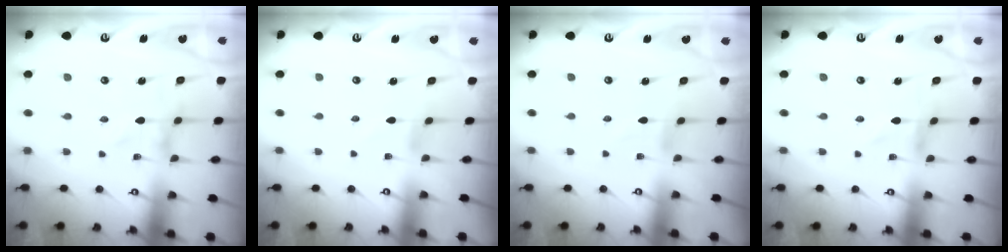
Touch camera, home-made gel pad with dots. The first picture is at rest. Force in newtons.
{"total": 1.1, "press": 1.1, "slide": 0.1}
{"total": 1.1, "press": 1.1, "slide": 0.1}
{"total": 0.0}